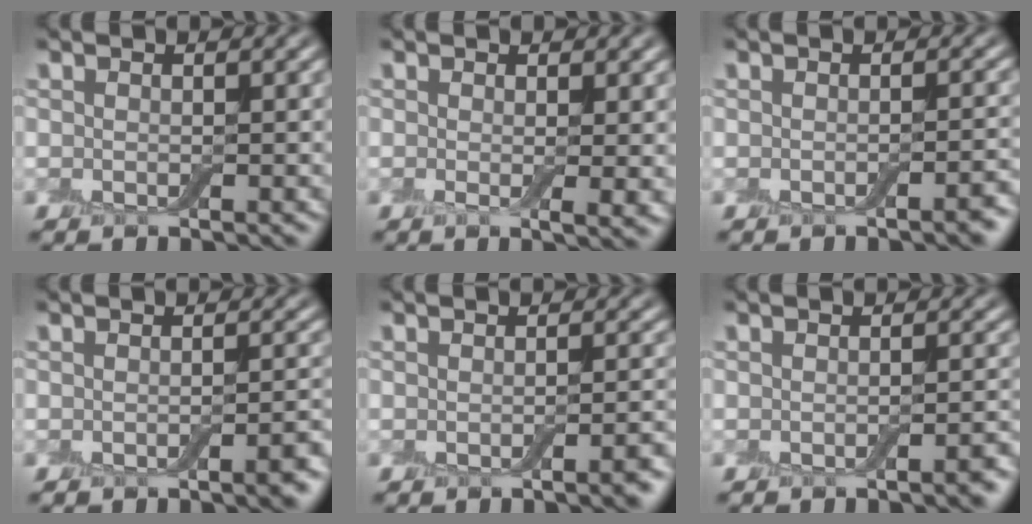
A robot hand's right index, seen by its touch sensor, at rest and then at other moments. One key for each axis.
{"total": 2.5, "fx": 0.2, "fy": 0.6, "fz": 2.4, "tx": -0.030, "ty": -0.010, "tz": 0.005}
{"total": 1.4, "fx": -0.8, "fy": 0.3, "fz": 1.1, "tx": -0.011, "ty": 0.003, "tz": -0.011}
{"total": 2.2, "fx": -1.3, "fy": 0.6, "fz": 1.7, "tx": -0.021, "ty": 0.000, "tz": -0.021}
{"total": 1.7, "fx": -0.8, "fy": 0.4, "fz": 1.4, "tx": -0.013, "ty": 0.003, "tz": -0.013}
{"total": 1.5, "fx": -1.1, "fy": 0.3, "fz": 1.1, "tx": -0.008, "ty": 0.002, "tz": -0.017}